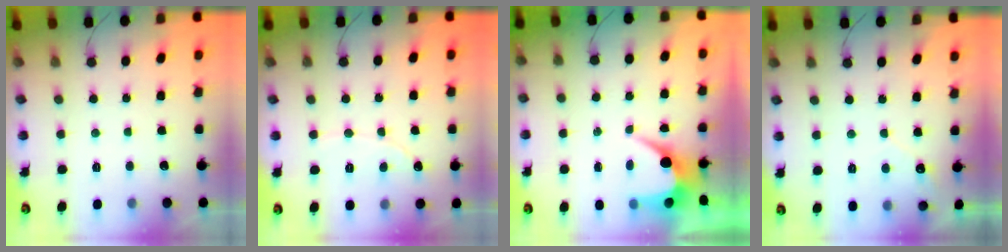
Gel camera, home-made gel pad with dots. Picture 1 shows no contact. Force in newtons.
{"total": 2.5, "press": 2.5, "slide": 0.1}
{"total": 6.4, "press": 6.4, "slide": 0.4}
{"total": 2.8, "press": 2.8, "slide": 0.1}